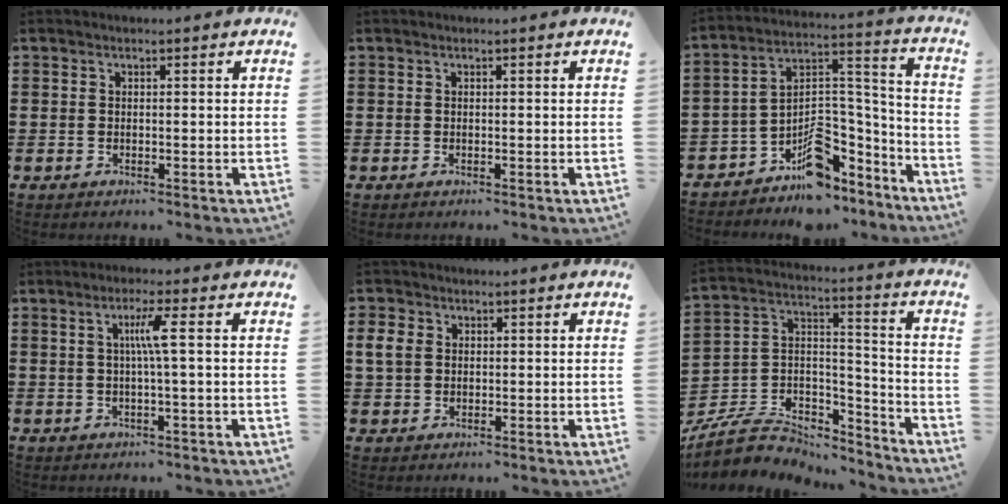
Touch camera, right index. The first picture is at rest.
{"total": 0.0}
{"total": 7.5, "force": [-5.1, 4.5, 3.0], "torque": [-0.048, -0.002, -0.090]}
{"total": 4.1, "force": [0.5, -0.3, 4.1], "torque": [-0.077, -0.002, 0.001]}
{"total": 3.3, "force": [0.8, 2.8, 1.6], "torque": [-0.049, 0.009, 0.010]}
{"total": 7.4, "force": [-6.0, 3.7, 2.4], "torque": [-0.061, 0.005, -0.117]}